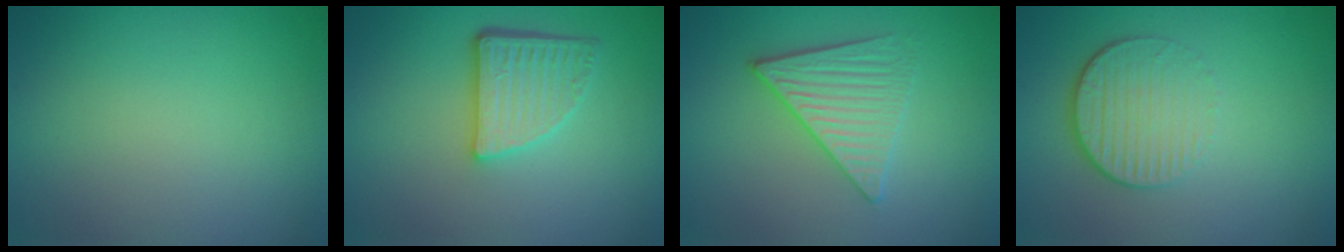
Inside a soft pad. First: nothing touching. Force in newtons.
{"total": 4.6, "press": 3.5, "slide": 2.9}
{"total": 3.6, "press": 3.4, "slide": 1.3}
{"total": 4.3, "press": 2.9, "slide": 3.2}